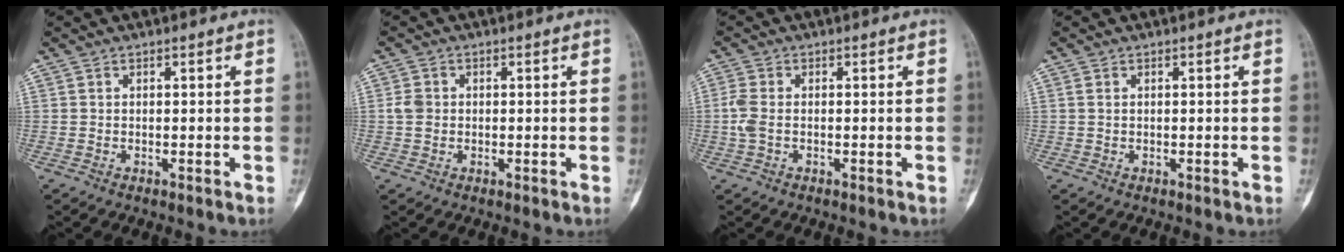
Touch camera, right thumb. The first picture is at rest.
{"total": 2.6, "force": [0.1, 2.2, 1.4], "torque": [-0.023, 0.007, 0.002]}
{"total": 3.4, "force": [-0.3, 2.0, 2.7], "torque": [-0.084, 0.004, -0.009]}
{"total": 0.6, "force": [0.2, 0.4, 0.5], "torque": [-0.011, 0.003, 0.006]}